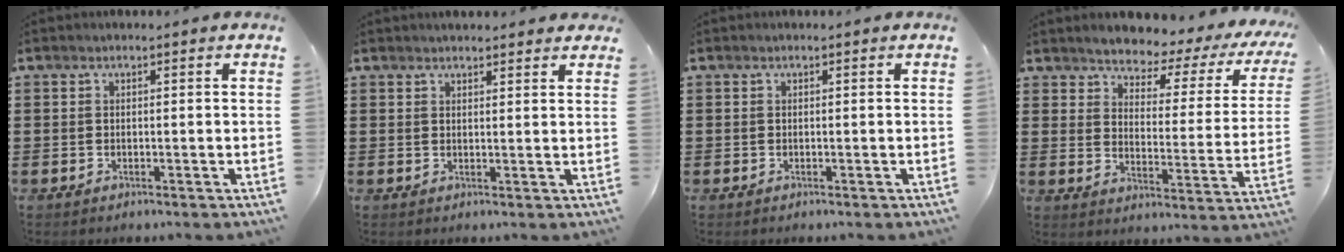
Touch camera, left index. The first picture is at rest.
{"total": 1.7, "force": [1.7, 0.2, 0.2], "torque": [-0.008, 0.004, 0.033]}
{"total": 0.0}
{"total": 2.9, "force": [2.7, 0.6, 0.7], "torque": [-0.038, -0.027, 0.036]}